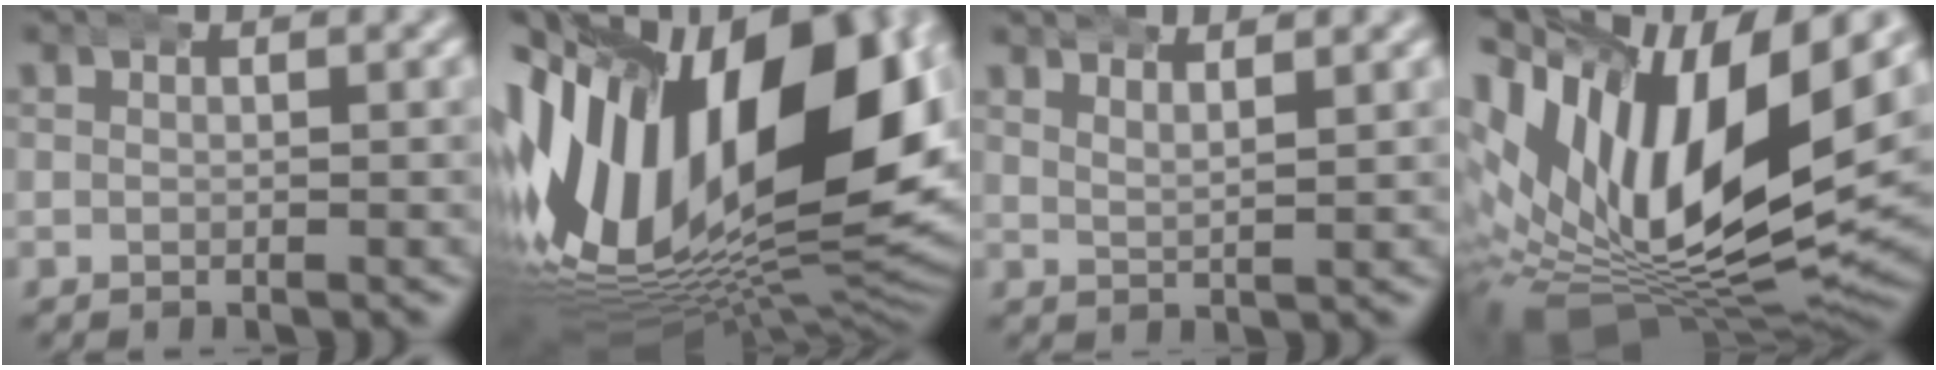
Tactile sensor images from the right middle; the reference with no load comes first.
{"total": 31.9, "force": [-0.6, 19.2, 25.5], "torque": [-0.439, -0.035, 0.018]}
{"total": 2.2, "force": [2.1, -0.5, 0.1], "torque": [-0.012, -0.008, 0.047]}
{"total": 21.4, "force": [0.4, 13.6, 16.5], "torque": [-0.304, -0.042, 0.024]}